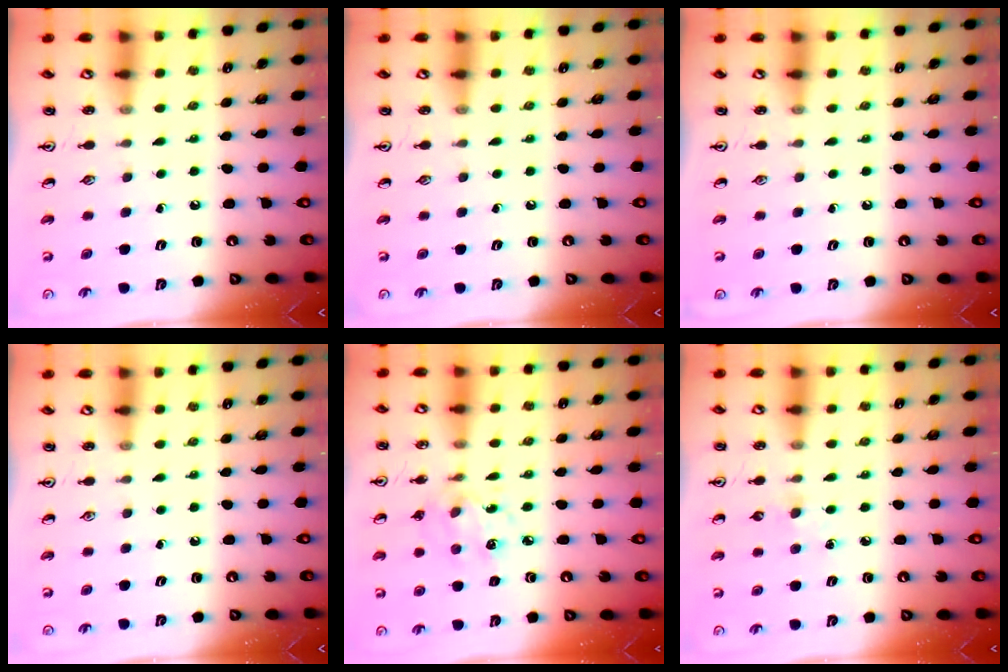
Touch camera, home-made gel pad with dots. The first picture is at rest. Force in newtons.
{"total": 0.0}
{"total": 0.0}
{"total": 0.0}
{"total": 6.9, "press": 6.8, "slide": 0.6}
{"total": 6.2, "press": 6.1, "slide": 0.7}